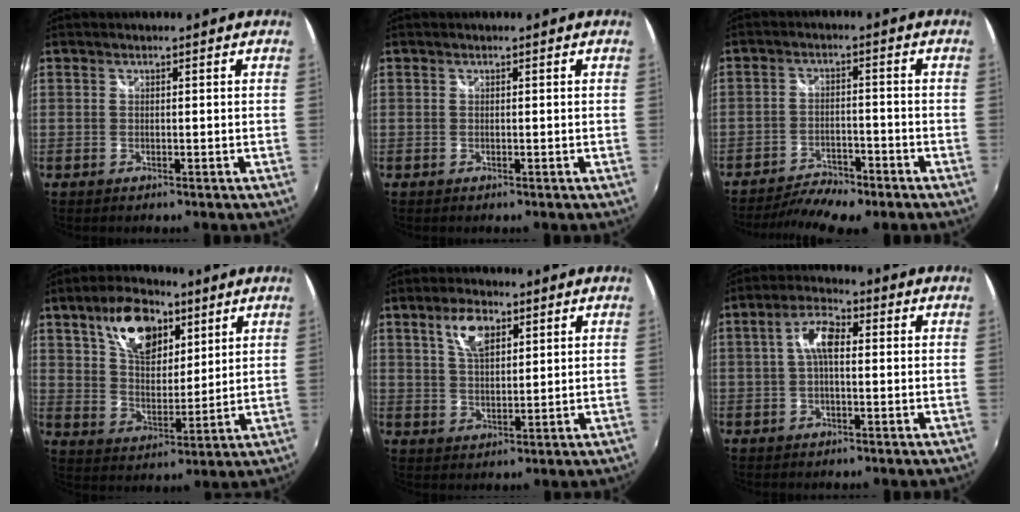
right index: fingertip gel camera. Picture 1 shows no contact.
{"total": 0.0}
{"total": 10.4, "force": [-8.6, 2.9, 5.1], "torque": [-0.123, -0.016, -0.138]}
{"total": 13.4, "force": [7.3, 7.2, 8.7], "torque": [-0.155, 0.019, 0.130]}
{"total": 6.7, "force": [3.4, 3.1, 4.9], "torque": [-0.089, 0.010, 0.062]}
{"total": 5.9, "force": [0.5, 2.5, 5.3], "torque": [-0.104, 0.017, 0.006]}